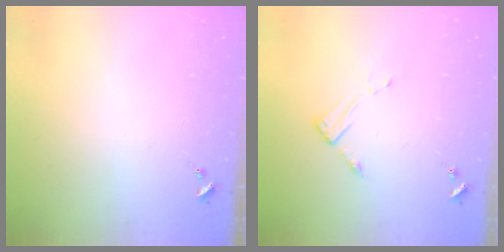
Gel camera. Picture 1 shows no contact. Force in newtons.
{"total": 4.4, "press": 4.3, "slide": 0.5}